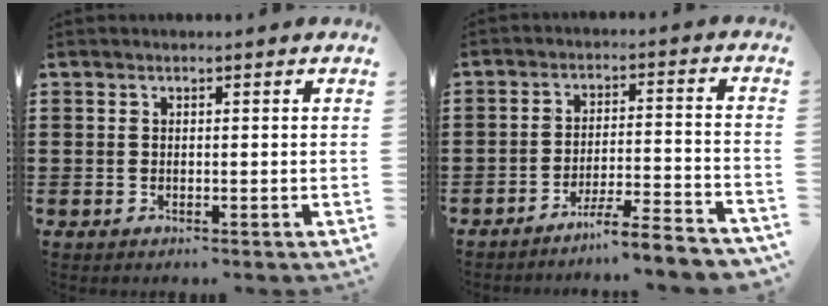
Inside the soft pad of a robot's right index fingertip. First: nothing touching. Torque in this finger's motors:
{"motor_torque": [0.87, 0.73, -0.34, -0.02]}